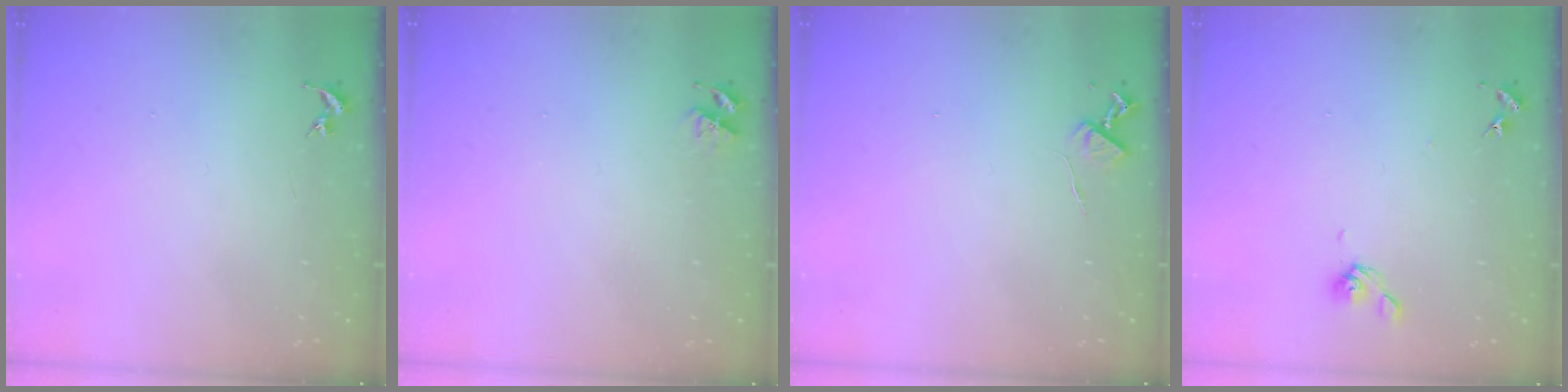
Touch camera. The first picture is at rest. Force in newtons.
{"total": 3.5, "press": 3.5, "slide": 0.5}
{"total": 5.7, "press": 5.6, "slide": 0.8}
{"total": 4.8, "press": 4.7, "slide": 0.8}